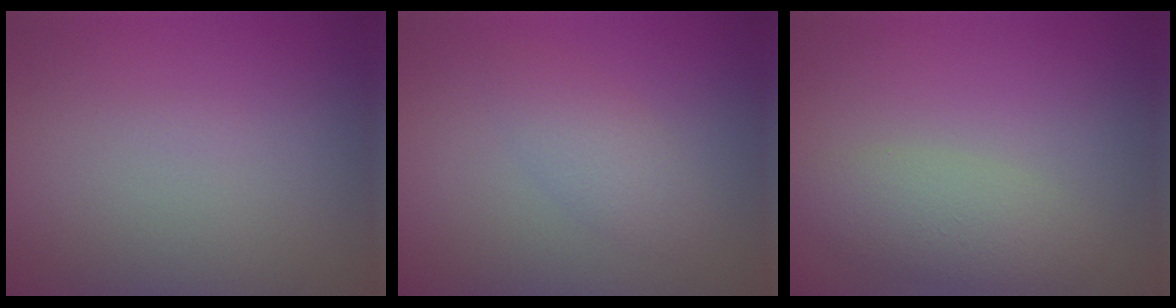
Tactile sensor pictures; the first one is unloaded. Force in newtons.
{"total": 2.2, "press": 2.2, "slide": 0.1}
{"total": 3.0, "press": 3.0, "slide": 0.1}